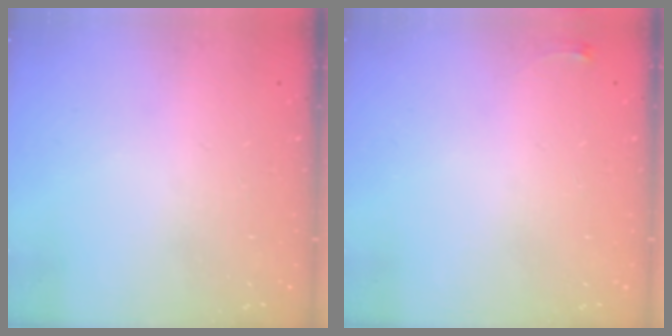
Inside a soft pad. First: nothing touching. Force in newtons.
{"total": 2.6, "press": 2.6, "slide": 0.6}